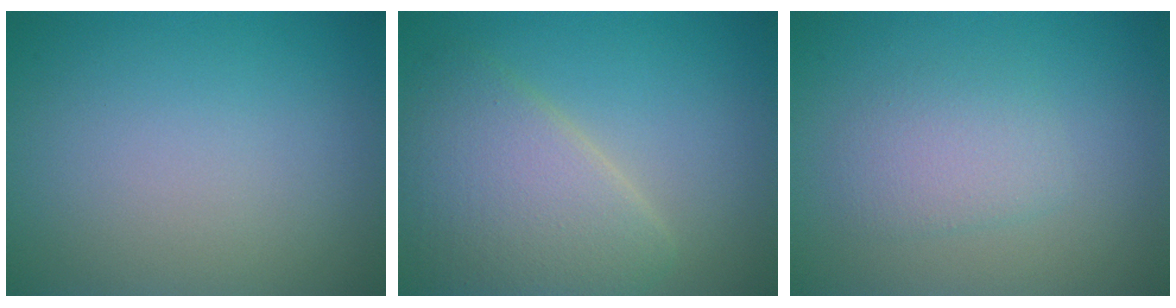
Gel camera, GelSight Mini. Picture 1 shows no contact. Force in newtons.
{"total": 5.9, "press": 5.9, "slide": 0.3}
{"total": 2.3, "press": 2.3, "slide": 0.1}